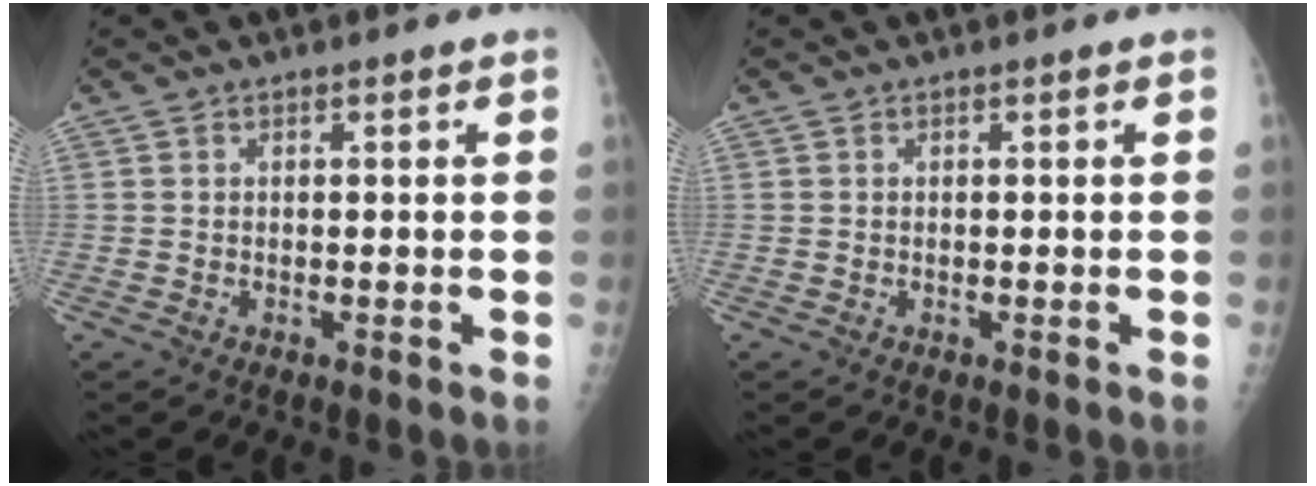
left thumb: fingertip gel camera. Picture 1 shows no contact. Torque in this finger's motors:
{"motor_torque": [-0.04, 0.04, -0.03, -0.03, 0.00]}